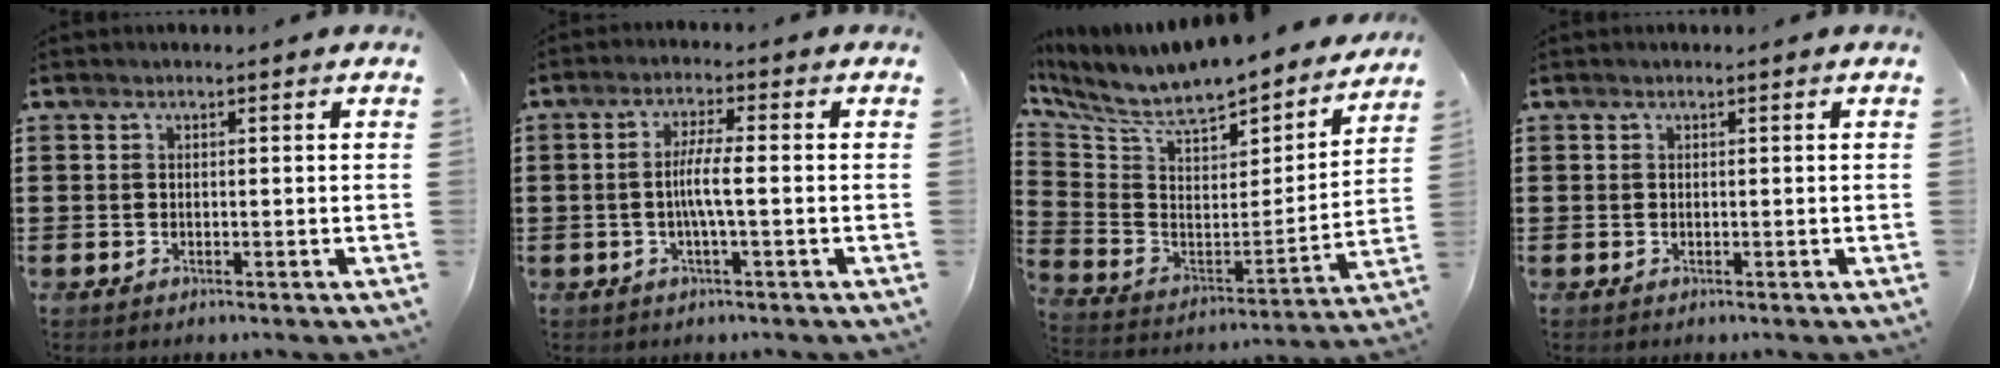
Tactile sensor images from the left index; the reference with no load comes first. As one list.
[{"total": 4.8, "force": [-0.7, 0.3, 4.8], "torque": [-0.091, -0.004, -0.019]}, {"total": 7.6, "force": [6.6, 2.0, 3.0], "torque": [-0.097, -0.064, 0.109]}, {"total": 0.0}]